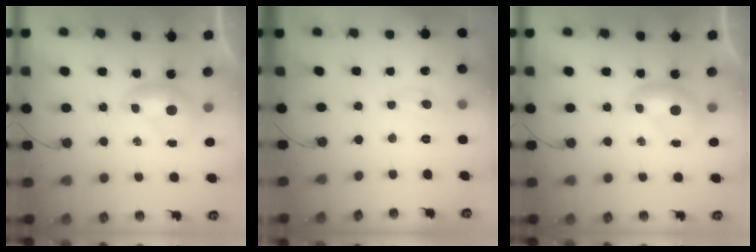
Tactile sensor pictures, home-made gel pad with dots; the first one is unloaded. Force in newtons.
{"total": 0.0}
{"total": 0.0}